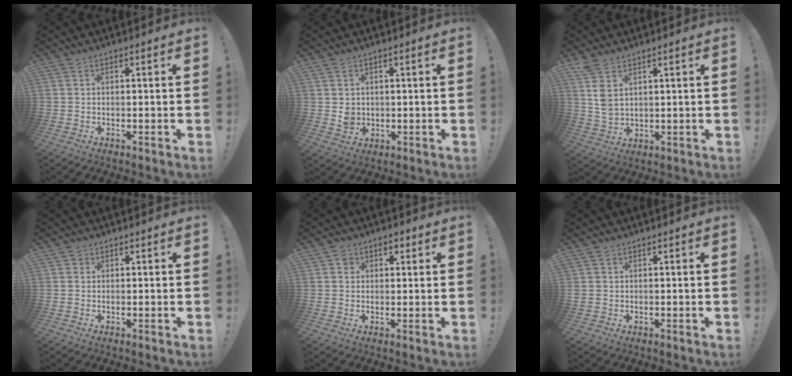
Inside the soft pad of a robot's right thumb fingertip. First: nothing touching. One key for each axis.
{"total": 3.9, "fx": 1.0, "fy": 3.5, "fz": 1.4, "tx": -0.007, "ty": -0.005, "tz": 0.019}
{"total": 6.5, "fx": 3.4, "fy": 3.6, "fz": 4.2, "tx": -0.077, "ty": -0.016, "tz": 0.064}
{"total": 1.0, "fx": 0.4, "fy": 0.9, "fz": 0.0, "tx": 0.000, "ty": 0.003, "tz": 0.007}
{"total": 3.2, "fx": 0.9, "fy": 3.0, "fz": 0.7, "tx": -0.005, "ty": 0.004, "tz": 0.014}
{"total": 0.9, "fx": 0.2, "fy": 0.8, "fz": 0.2, "tx": -0.004, "ty": 0.001, "tz": 0.005}